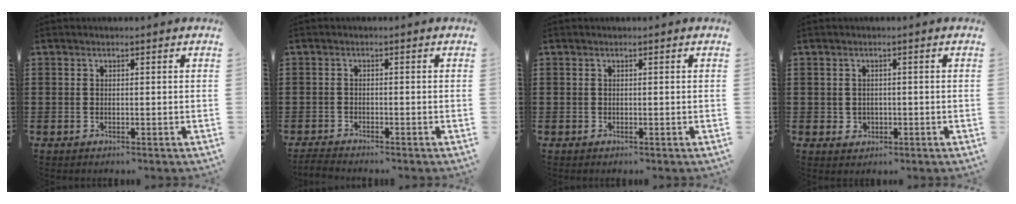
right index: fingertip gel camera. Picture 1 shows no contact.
{"total": 1.5, "force": [-1.5, 0.0, 0.1], "torque": [-0.006, -0.001, -0.030]}
{"total": 0.0}
{"total": 1.2, "force": [0.2, 1.1, 0.4], "torque": [-0.012, 0.006, 0.002]}